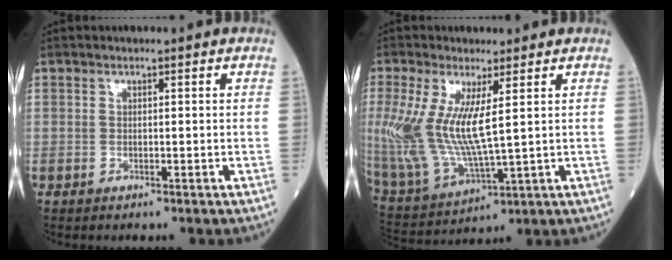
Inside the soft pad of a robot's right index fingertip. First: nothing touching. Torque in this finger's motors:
{"motor_torque": [1.84, 0.30, 0.87, 0.21]}